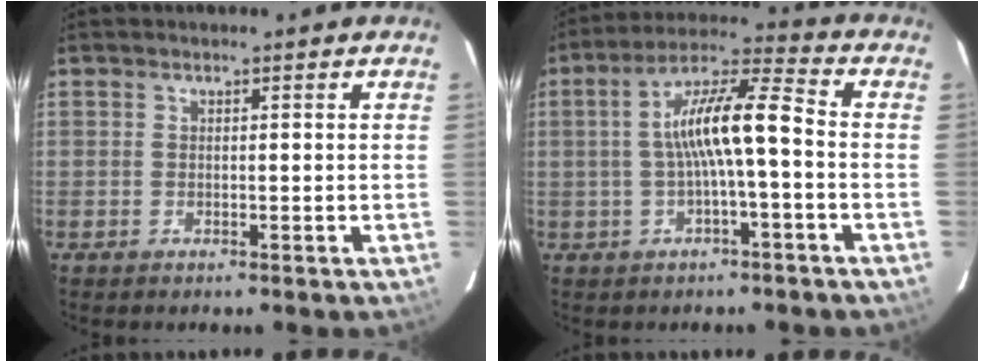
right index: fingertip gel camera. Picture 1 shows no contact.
{"total": 10.6, "force": [-1.2, 1.5, 10.4], "torque": [-0.193, 0.026, -0.021]}